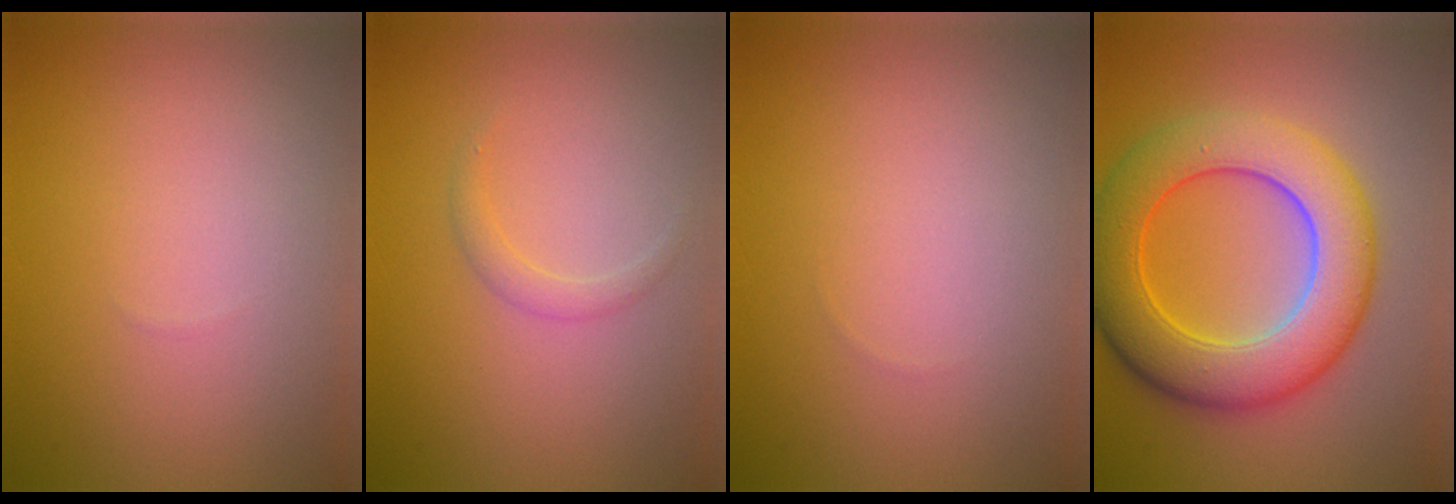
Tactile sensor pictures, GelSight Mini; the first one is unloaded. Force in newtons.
{"total": 1.1, "press": 1.1, "slide": 0.1}
{"total": 0.0}
{"total": 9.2, "press": 9.2, "slide": 0.1}